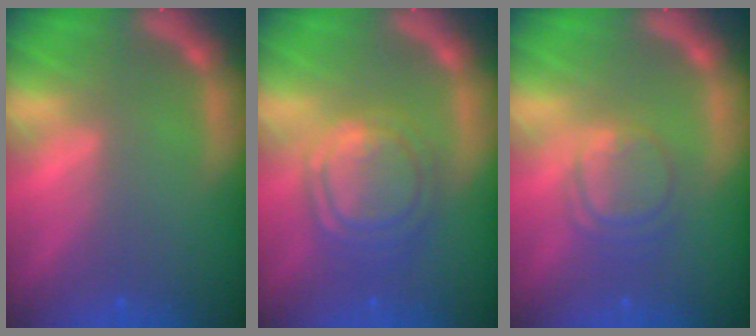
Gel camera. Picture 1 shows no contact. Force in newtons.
{"total": 7.0}
{"total": 4.0}